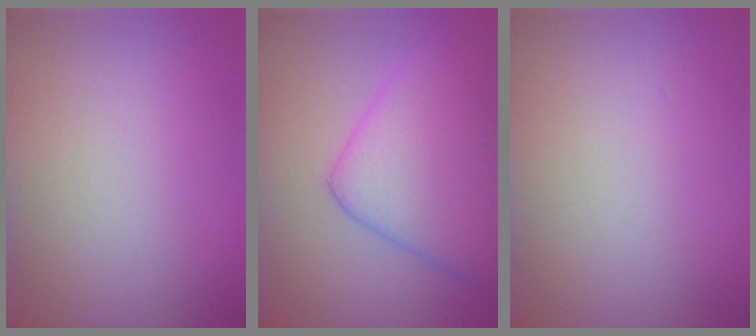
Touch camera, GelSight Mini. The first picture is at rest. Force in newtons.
{"total": 7.2, "press": 7.2, "slide": 0.3}
{"total": 0.0}